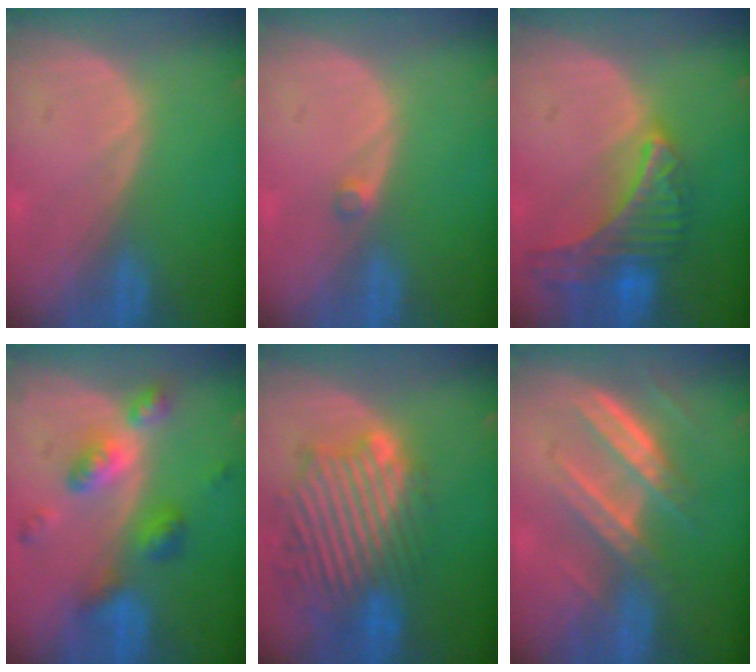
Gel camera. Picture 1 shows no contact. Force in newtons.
{"total": 1.1, "press": 1.0, "slide": 0.6}
{"total": 9.3, "press": 8.2, "slide": 4.5}
{"total": 7.1, "press": 7.0, "slide": 0.6}
{"total": 12.3, "press": 11.0, "slide": 5.5}
{"total": 7.7, "press": 6.9, "slide": 3.5}